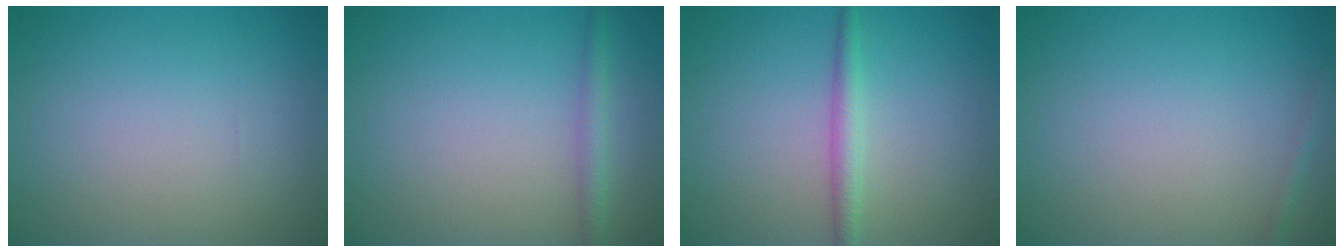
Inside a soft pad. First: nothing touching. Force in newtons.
{"total": 1.6, "press": 1.6, "slide": 0.1}
{"total": 2.1, "press": 2.1, "slide": 0.0}
{"total": 0.7, "press": 0.7, "slide": 0.0}